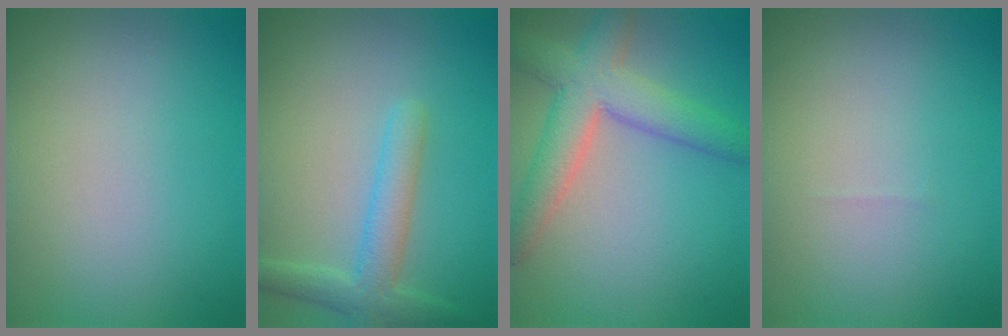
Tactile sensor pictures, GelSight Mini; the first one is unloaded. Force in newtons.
{"total": 3.5, "press": 3.5, "slide": 0.2}
{"total": 6.1, "press": 6.0, "slide": 0.6}
{"total": 0.0}